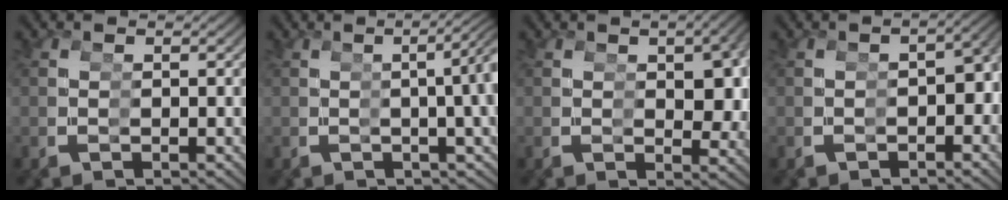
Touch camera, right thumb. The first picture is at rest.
{"total": 5.9, "force": [1.2, 1.3, 5.6], "torque": [-0.061, 0.029, 0.005]}
{"total": 4.3, "force": [0.6, 1.8, 3.8], "torque": [-0.038, -0.002, 0.011]}
{"total": 4.5, "force": [-1.1, 2.6, 3.4], "torque": [-0.035, 0.002, -0.013]}